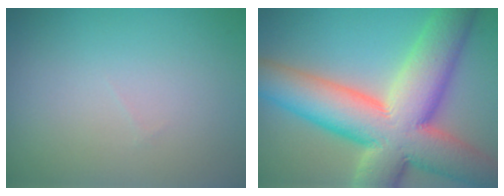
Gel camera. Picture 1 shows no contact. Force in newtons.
{"total": 14.1, "press": 14.1, "slide": 1.1}